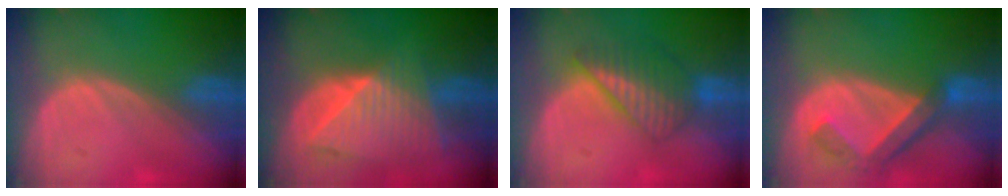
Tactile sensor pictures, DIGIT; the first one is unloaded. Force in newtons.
{"total": 9.0, "press": 8.0, "slide": 4.2}
{"total": 6.3, "press": 6.1, "slide": 1.4}
{"total": 6.5, "press": 5.8, "slide": 3.0}